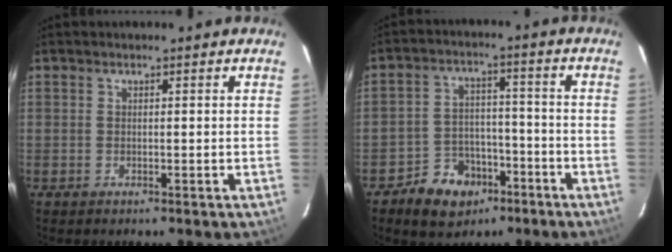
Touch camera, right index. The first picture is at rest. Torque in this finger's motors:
{"motor_torque": [0.10, 0.19, 0.06, -0.05]}